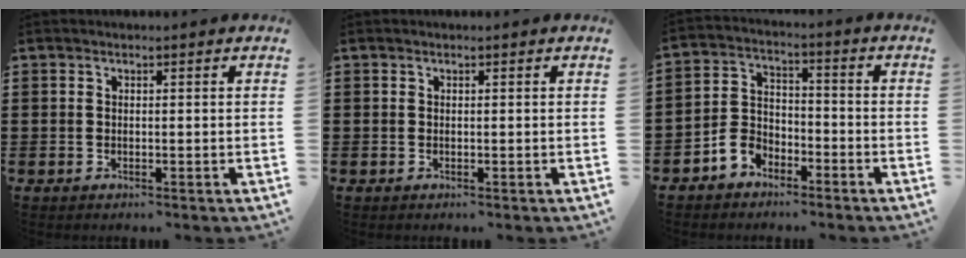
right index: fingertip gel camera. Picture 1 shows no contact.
{"total": 0.0}
{"total": 4.9, "force": [-3.5, 3.2, 1.3], "torque": [-0.042, 0.014, -0.072]}